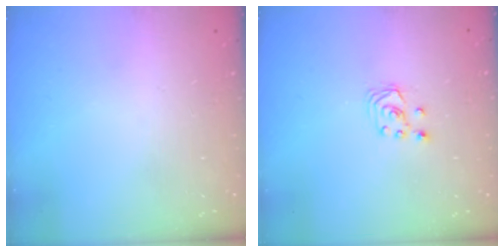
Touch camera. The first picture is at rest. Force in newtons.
{"total": 2.7, "press": 2.7, "slide": 0.3}